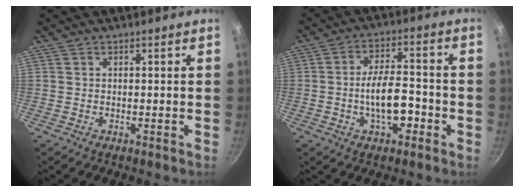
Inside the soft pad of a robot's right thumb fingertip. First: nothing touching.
{"total": 9.6, "force": [-2.7, 4.4, 8.1], "torque": [-0.121, 0.029, -0.047]}